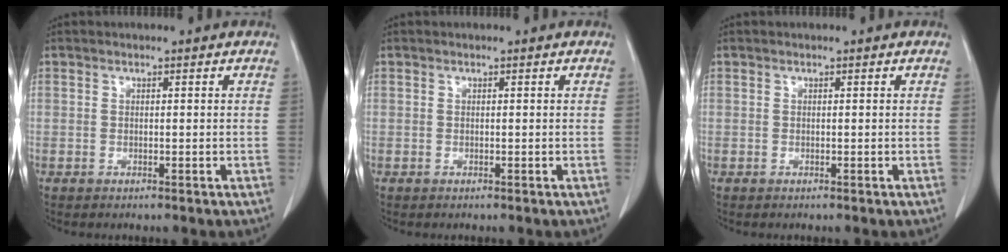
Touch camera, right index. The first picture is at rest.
{"total": 0.0}
{"total": 0.0}